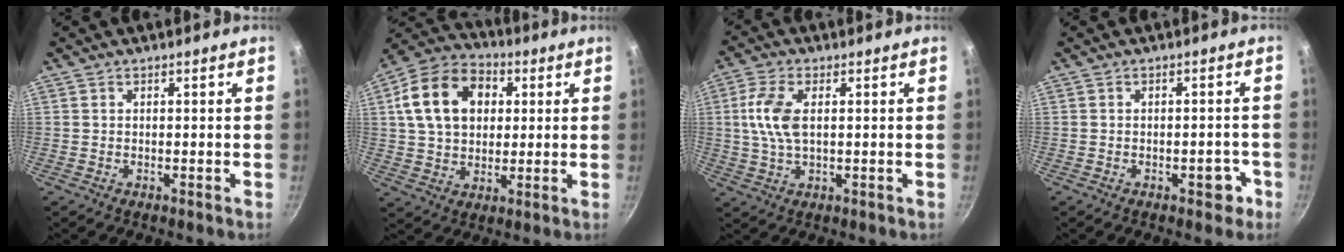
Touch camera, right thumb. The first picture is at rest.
{"total": 16.4, "force": [4.0, 12.0, 10.4], "torque": [-0.160, 0.015, 0.057]}
{"total": 7.9, "force": [1.2, 4.1, 6.7], "torque": [-0.139, 0.007, 0.020]}
{"total": 3.8, "force": [-1.1, 2.3, 2.8], "torque": [-0.005, 0.010, -0.013]}